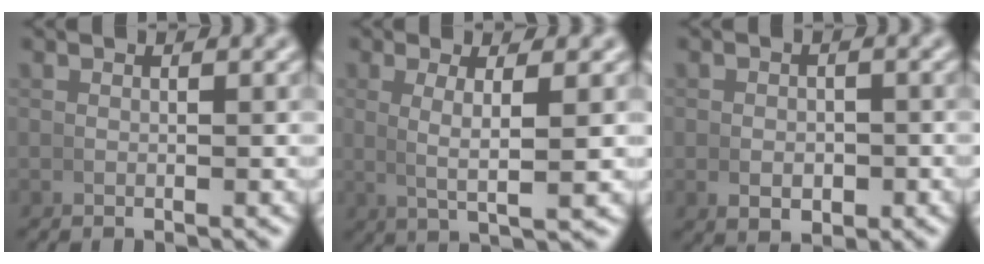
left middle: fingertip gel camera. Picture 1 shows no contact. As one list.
[{"total": 3.9, "force": [1.0, 0.2, 3.8], "torque": [-0.064, -0.001, 0.023]}, {"total": 2.2, "force": [-0.6, 1.5, 1.6], "torque": [-0.025, -0.009, -0.002]}]